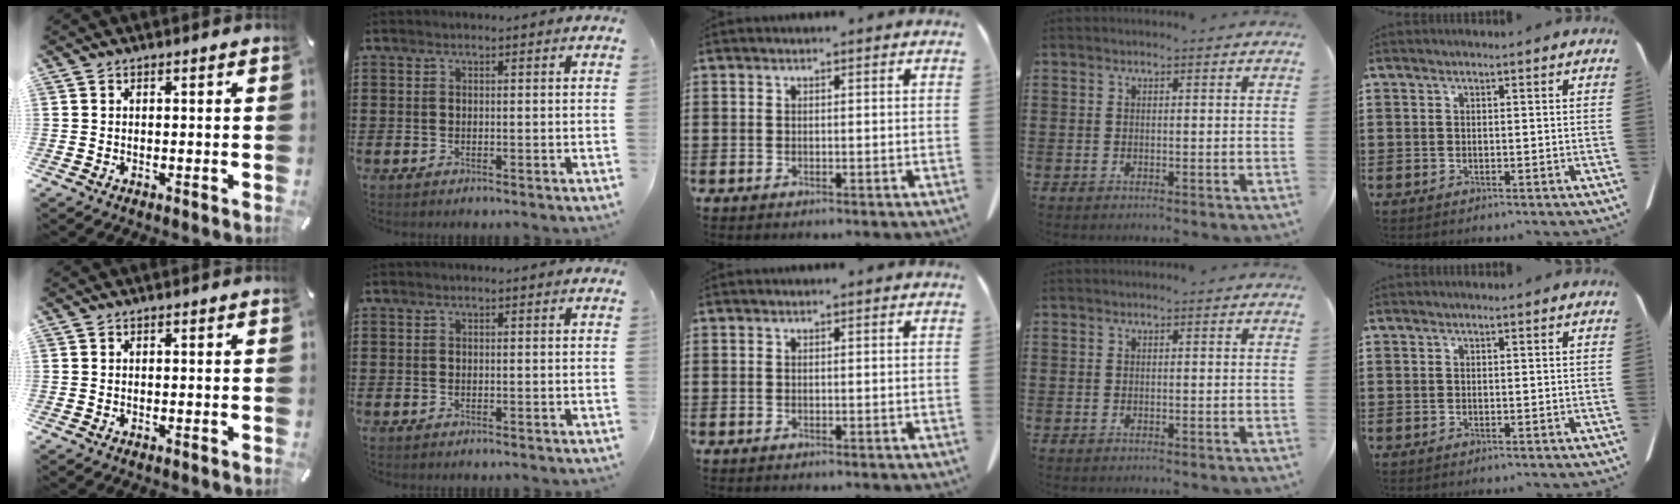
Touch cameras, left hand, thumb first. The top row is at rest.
{}